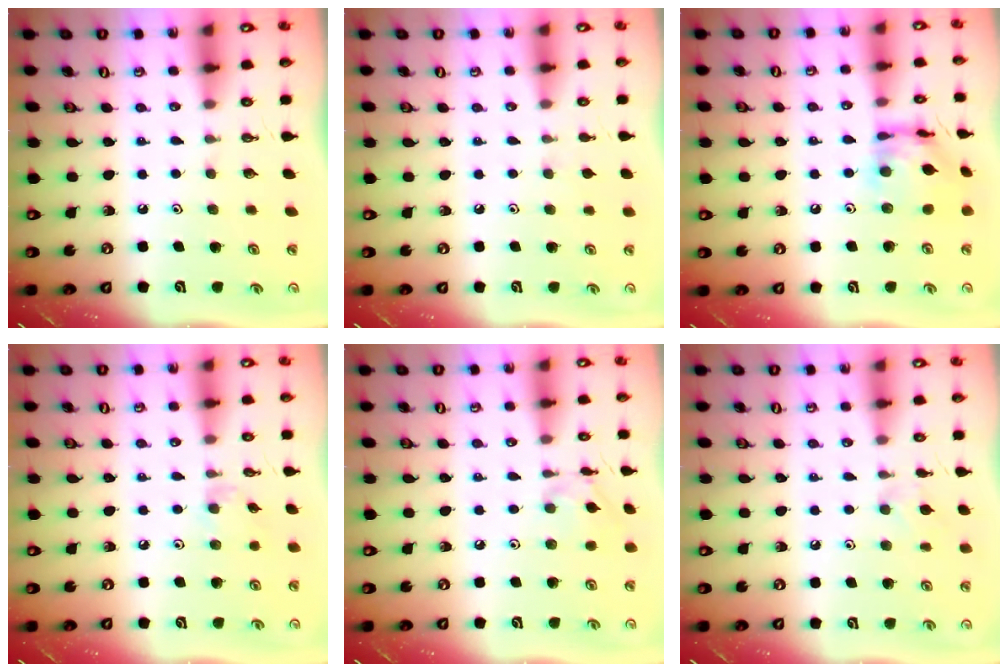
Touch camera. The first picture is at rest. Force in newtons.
{"total": 2.8, "press": 2.7, "slide": 0.5}
{"total": 13.2, "press": 13.2, "slide": 1.3}
{"total": 3.3, "press": 3.3, "slide": 0.5}
{"total": 6.6, "press": 6.6, "slide": 0.4}
{"total": 6.7, "press": 6.7, "slide": 0.8}